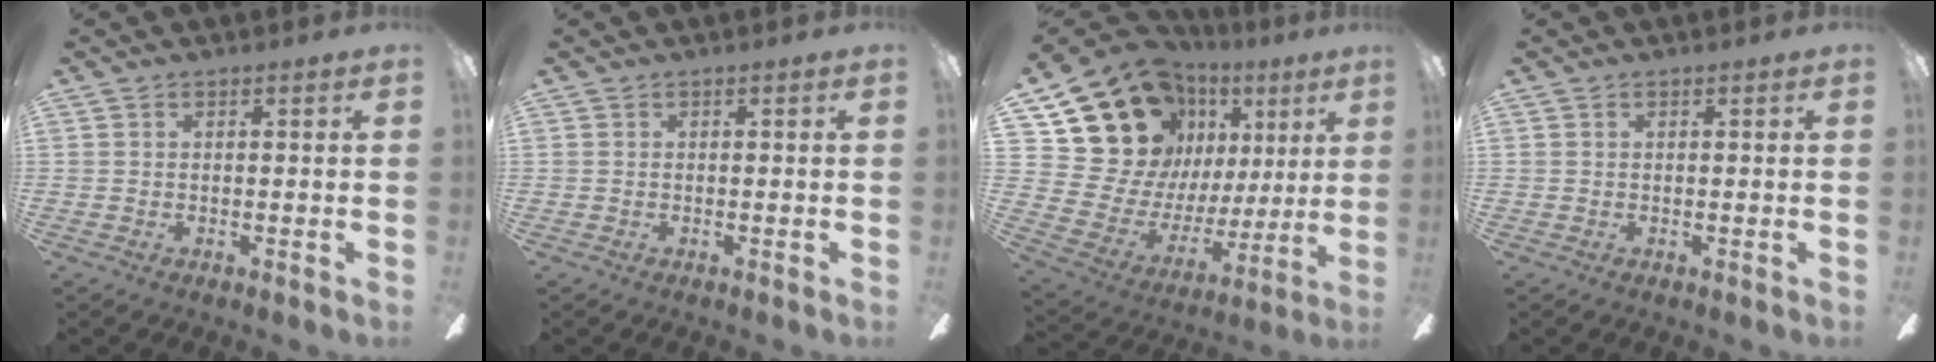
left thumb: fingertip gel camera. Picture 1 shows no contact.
{"total": 0.0}
{"total": 19.1, "force": [11.3, 13.5, 7.3], "torque": [-0.151, -0.093, 0.230]}
{"total": 0.0}